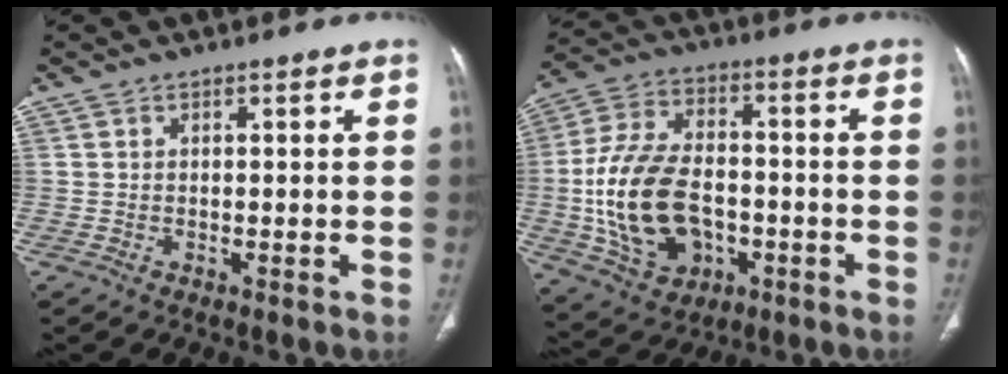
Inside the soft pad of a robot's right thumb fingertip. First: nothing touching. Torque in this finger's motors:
{"motor_torque": [2.53, 1.68, 2.15, -0.60, 0.66]}